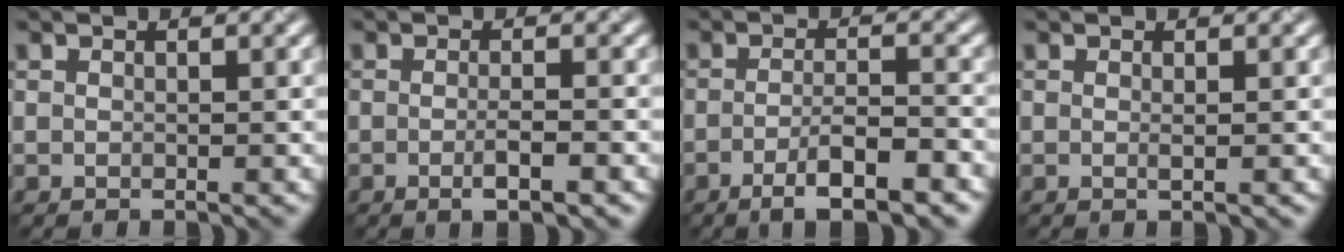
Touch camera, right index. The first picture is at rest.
{"total": 2.5, "force": [-0.8, 0.6, 2.3], "torque": [-0.034, -0.002, -0.014]}
{"total": 5.1, "force": [-2.6, 1.1, 4.2], "torque": [-0.069, 0.000, -0.045]}
{"total": 0.5, "force": [0.0, 0.0, 0.5], "torque": [-0.011, -0.001, 0.000]}